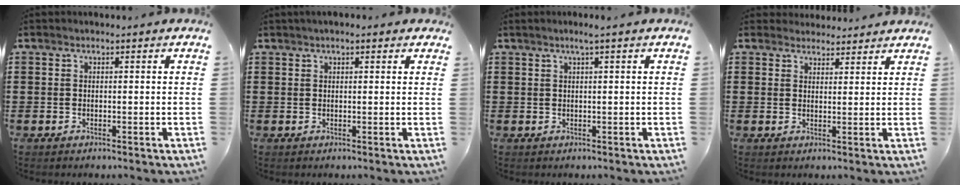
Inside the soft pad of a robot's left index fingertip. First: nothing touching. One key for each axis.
{"total": 1.2, "fx": 0.9, "fy": 0.3, "fz": 0.8, "tx": -0.016, "ty": 0.004, "tz": 0.015}
{"total": 1.8, "fx": 0.9, "fy": -0.2, "fz": 1.5, "tx": -0.029, "ty": -0.001, "tz": 0.016}
{"total": 2.7, "fx": 2.6, "fy": 0.7, "fz": -0.1, "tx": -0.006, "ty": -0.004, "tz": 0.051}